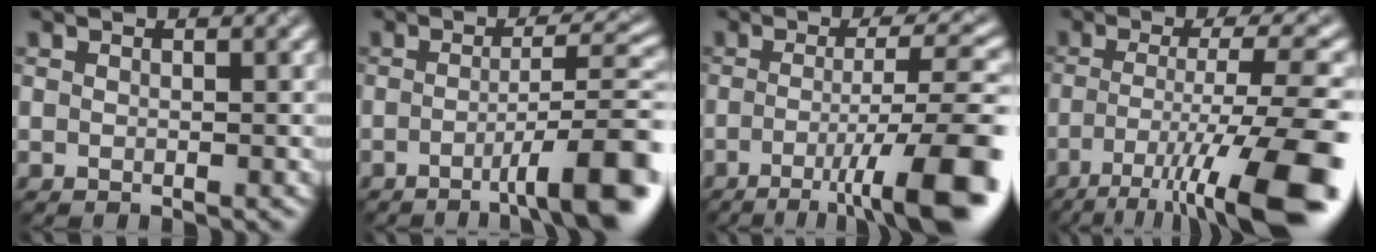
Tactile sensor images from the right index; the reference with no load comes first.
{"total": 8.9, "force": [-3.7, 1.5, 8.0], "torque": [-0.098, 0.015, -0.051]}
{"total": 10.8, "force": [-4.2, 2.1, 9.7], "torque": [-0.124, 0.006, -0.058]}
{"total": 12.6, "force": [-6.7, 2.5, 10.4], "torque": [-0.164, -0.001, -0.102]}